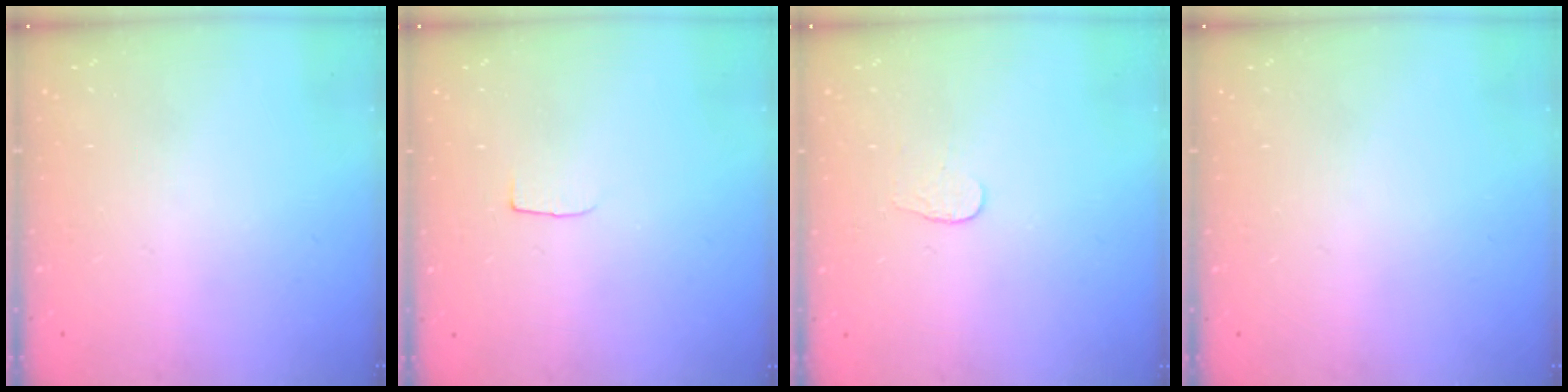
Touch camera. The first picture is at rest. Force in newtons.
{"total": 3.7, "press": 3.7, "slide": 0.3}
{"total": 3.2, "press": 3.2, "slide": 0.3}
{"total": 0.0}